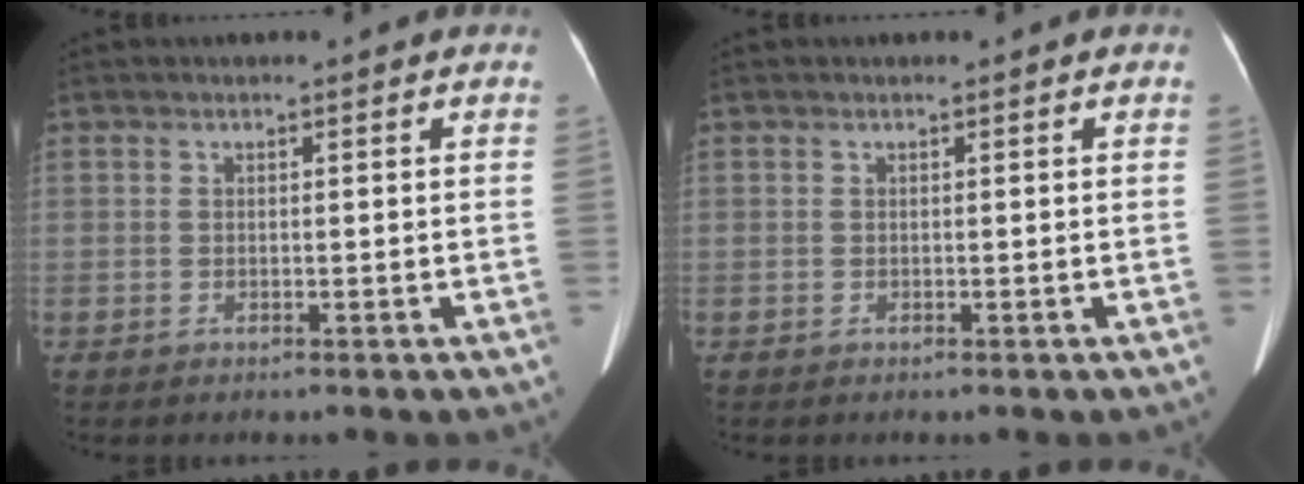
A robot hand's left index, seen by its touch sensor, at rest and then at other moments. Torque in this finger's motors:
{"motor_torque": [-0.19, -0.07, -0.01, -0.01]}